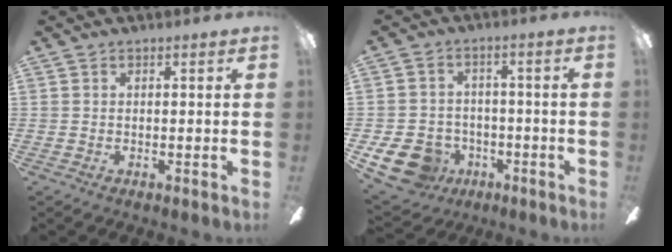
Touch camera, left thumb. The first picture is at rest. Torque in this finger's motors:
{"motor_torque": [-0.53, 0.64, 0.07, 0.00, 0.01]}